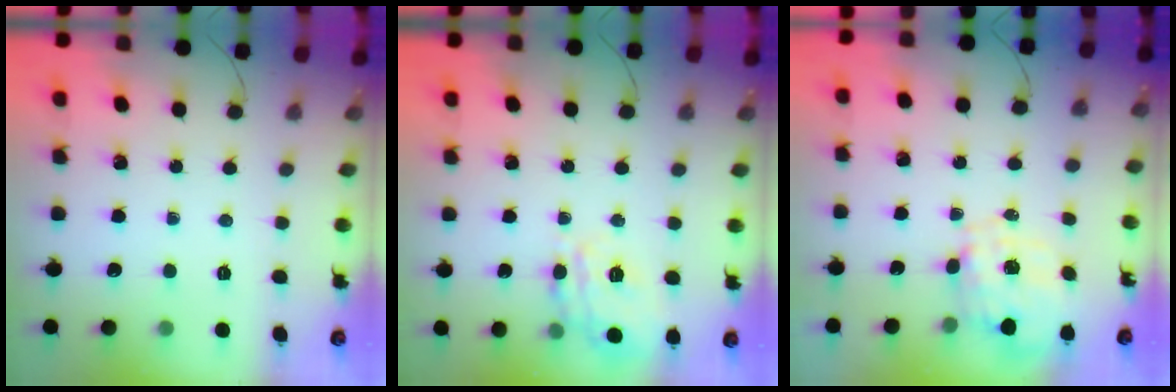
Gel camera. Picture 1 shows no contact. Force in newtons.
{"total": 13.5, "press": 13.4, "slide": 1.0}
{"total": 1.3, "press": 1.2, "slide": 0.4}